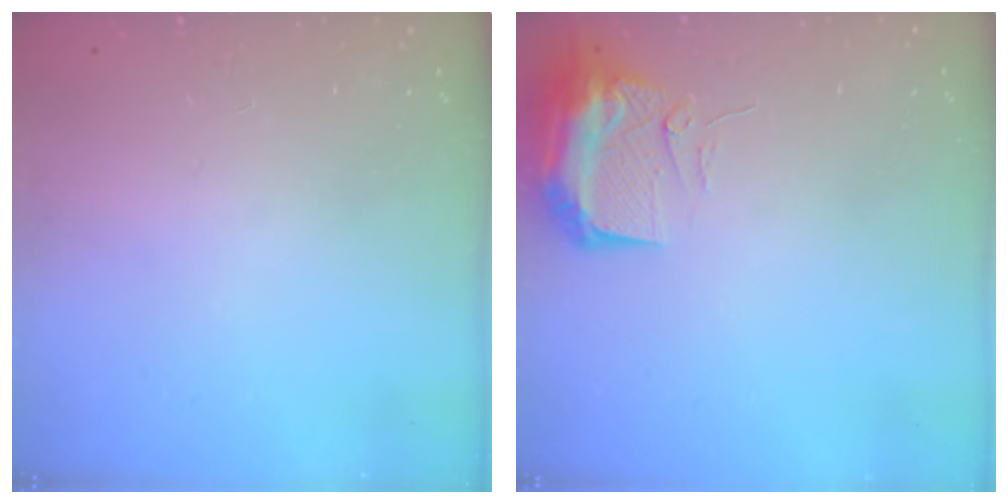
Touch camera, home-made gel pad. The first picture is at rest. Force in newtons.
{"total": 10.2, "press": 10.2, "slide": 1.2}